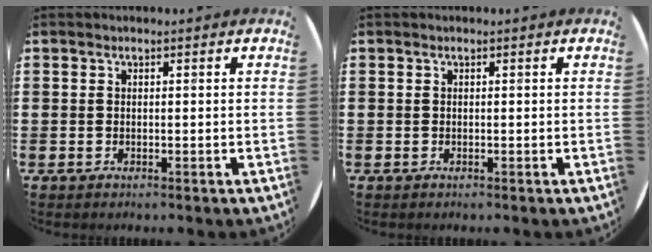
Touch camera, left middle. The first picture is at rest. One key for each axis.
{"total": 0.0}